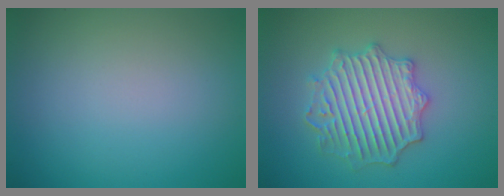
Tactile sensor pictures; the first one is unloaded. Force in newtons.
{"total": 4.7, "press": 4.6, "slide": 0.9}